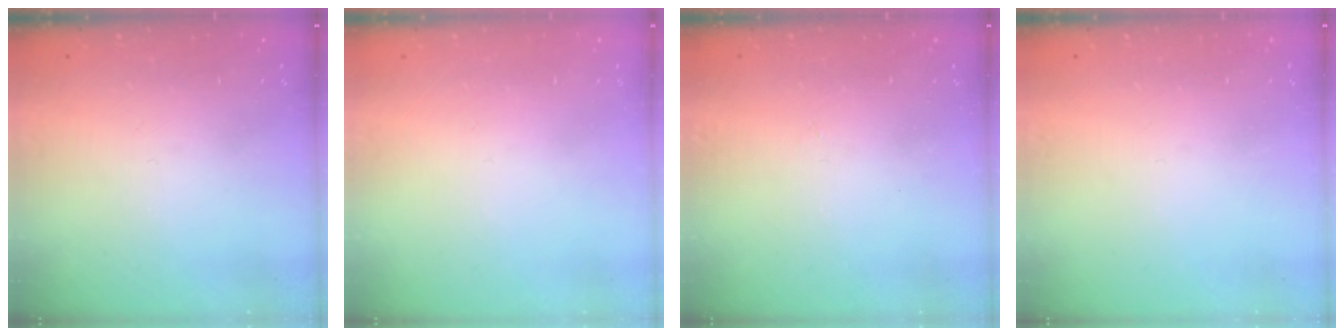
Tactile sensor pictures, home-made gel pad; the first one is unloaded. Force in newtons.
{"total": 1.9, "press": 1.9, "slide": 0.1}
{"total": 2.8, "press": 2.8, "slide": 0.4}
{"total": 0.0}